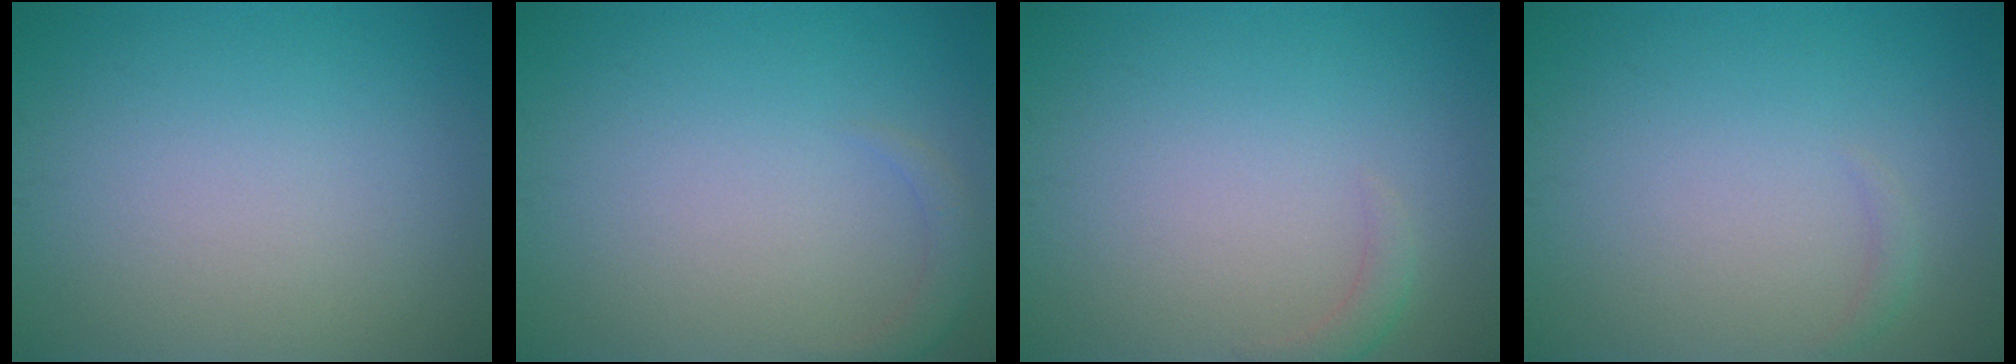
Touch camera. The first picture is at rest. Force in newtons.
{"total": 1.3, "press": 1.3, "slide": 0.2}
{"total": 1.2, "press": 1.1, "slide": 0.2}
{"total": 0.7, "press": 0.7, "slide": 0.2}